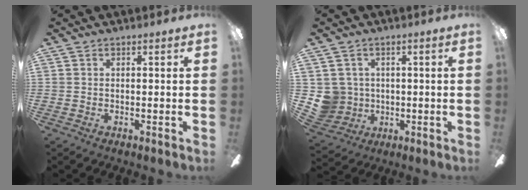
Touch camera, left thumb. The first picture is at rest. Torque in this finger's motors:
{"motor_torque": [-0.18, 0.22, -0.16, -0.17, 0.01]}